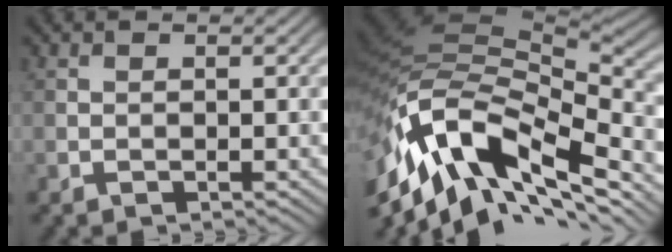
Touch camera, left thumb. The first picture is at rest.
{"total": 17.3, "force": [-8.0, 7.9, 13.2], "torque": [-0.293, -0.008, -0.147]}